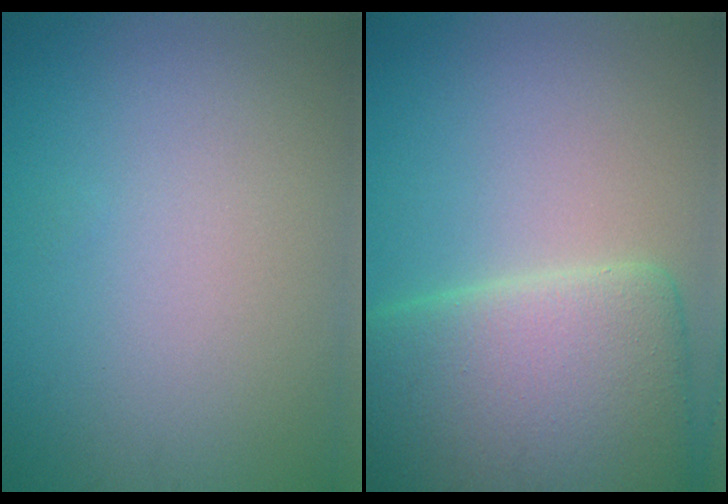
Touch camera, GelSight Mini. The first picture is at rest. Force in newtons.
{"total": 11.5, "press": 11.5, "slide": 0.4}